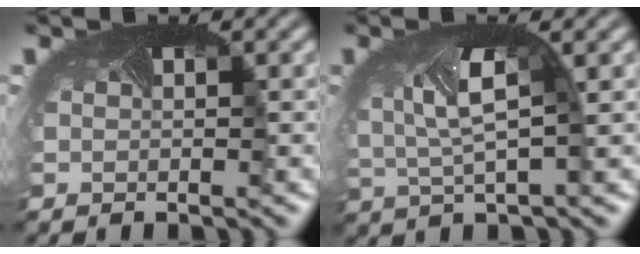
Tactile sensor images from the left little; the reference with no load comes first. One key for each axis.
{"total": 4.6, "fx": 0.7, "fy": 1.9, "fz": 4.1, "tx": -0.104, "ty": 0.002, "tz": 0.010}